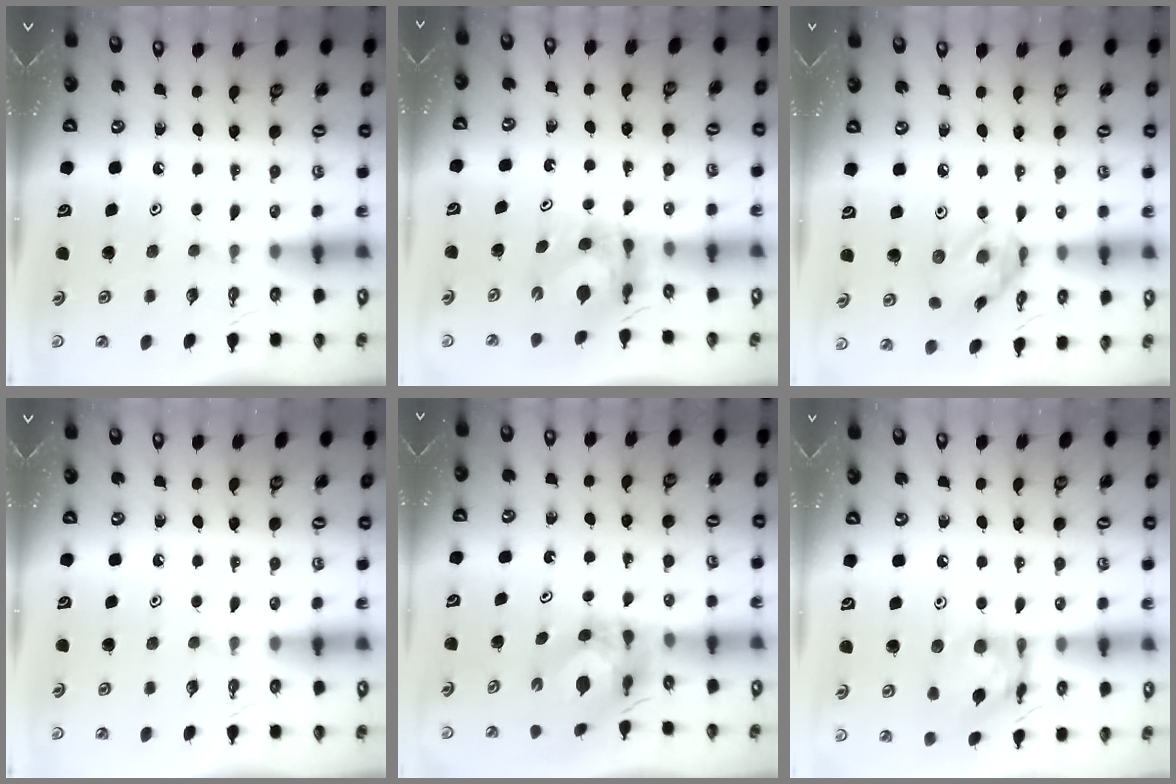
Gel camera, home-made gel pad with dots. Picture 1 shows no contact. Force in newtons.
{"total": 5.6, "press": 5.6, "slide": 0.5}
{"total": 10.3, "press": 10.3, "slide": 0.8}
{"total": 0.0}
{"total": 5.6, "press": 5.6, "slide": 0.4}
{"total": 13.1, "press": 13.0, "slide": 1.0}